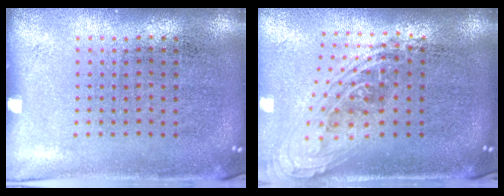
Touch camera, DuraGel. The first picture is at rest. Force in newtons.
{"total": 2.1, "press": 1.6, "slide": 1.4}